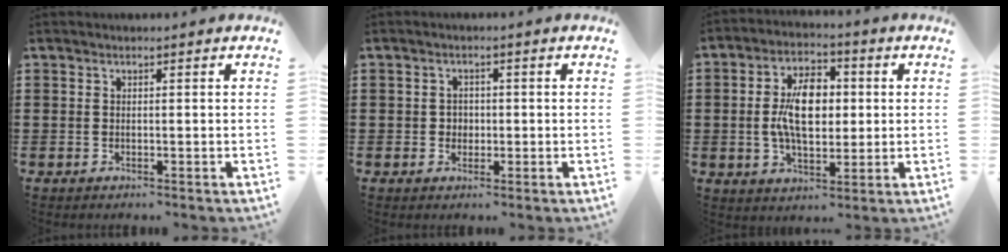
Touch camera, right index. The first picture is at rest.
{"total": 1.8, "force": [-0.2, 1.7, 0.6], "torque": [-0.017, 0.007, -0.006]}
{"total": 9.2, "force": [0.3, 5.1, 7.7], "torque": [-0.146, 0.010, -0.002]}